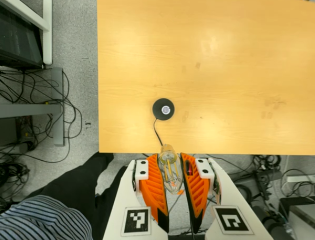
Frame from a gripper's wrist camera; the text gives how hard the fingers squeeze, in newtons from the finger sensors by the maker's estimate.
{"total": 22.2, "left": 25.8, "right": 18.6}